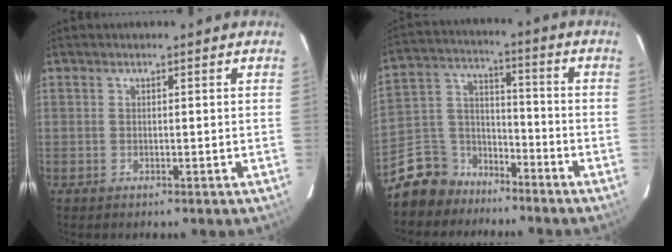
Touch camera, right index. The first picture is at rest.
{"total": 10.4, "force": [-7.9, 6.7, 1.3], "torque": [-0.047, 0.055, -0.142]}